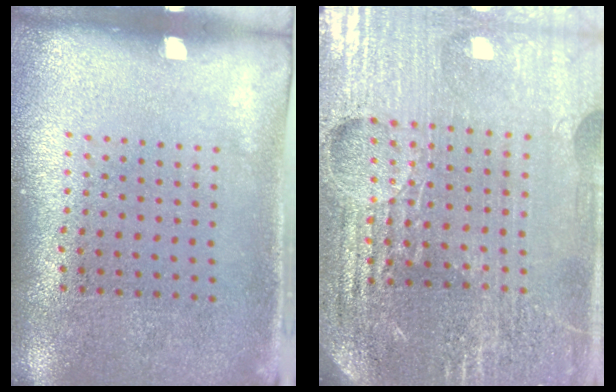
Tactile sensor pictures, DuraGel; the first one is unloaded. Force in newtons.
{"total": 5.7, "press": 5.2, "slide": 2.5}